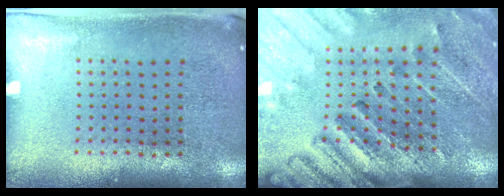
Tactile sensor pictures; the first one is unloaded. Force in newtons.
{"total": 2.7, "press": 2.7, "slide": 0.3}